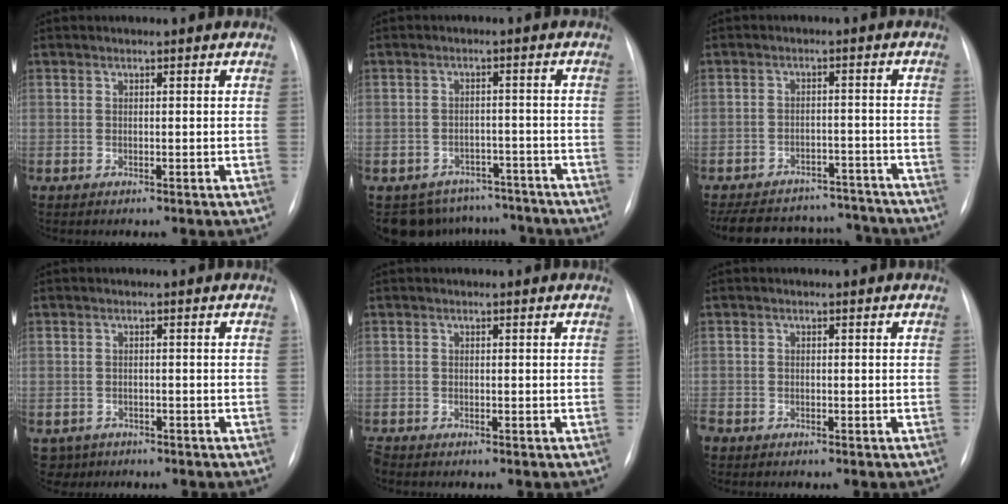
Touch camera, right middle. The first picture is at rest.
{"total": 9.9, "force": [-8.4, 5.2, 0.3], "torque": [0.002, 0.024, -0.103]}
{"total": 18.4, "force": [-16.5, 6.3, 5.1], "torque": [-0.125, 0.010, -0.220]}
{"total": 3.4, "force": [-2.4, 2.3, -0.3], "torque": [0.005, 0.003, -0.040]}
{"total": 1.2, "force": [-1.1, 0.4, 0.3], "torque": [-0.007, -0.003, -0.017]}
{"total": 2.7, "force": [-2.1, 1.6, 0.7], "torque": [-0.016, 0.000, -0.036]}